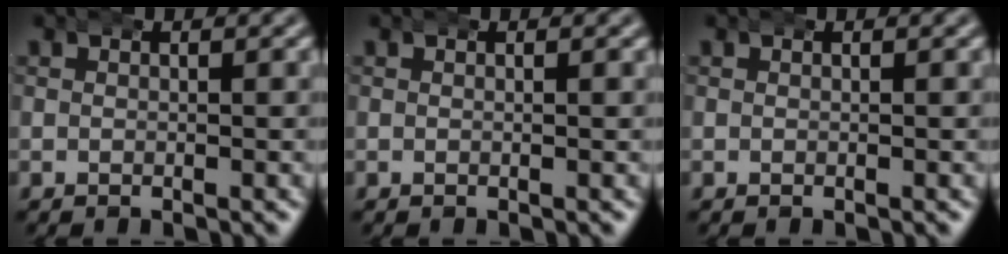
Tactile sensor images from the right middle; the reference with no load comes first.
{"total": 0.0}
{"total": 0.0}